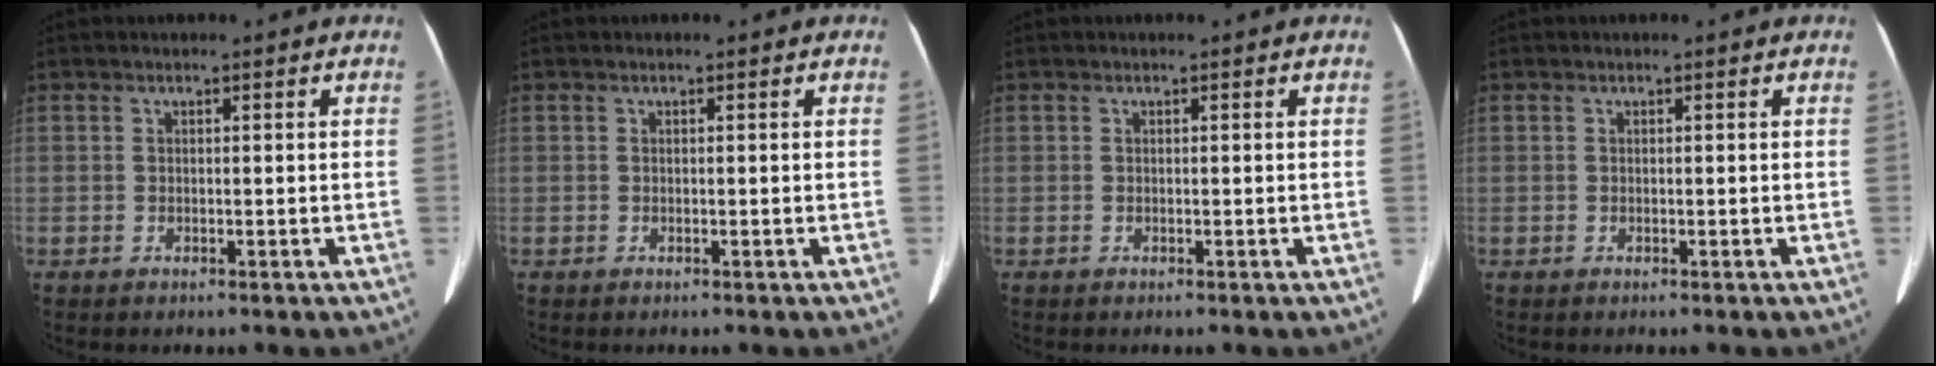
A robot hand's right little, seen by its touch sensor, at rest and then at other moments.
{"total": 0.0}
{"total": 0.0}
{"total": 0.0}